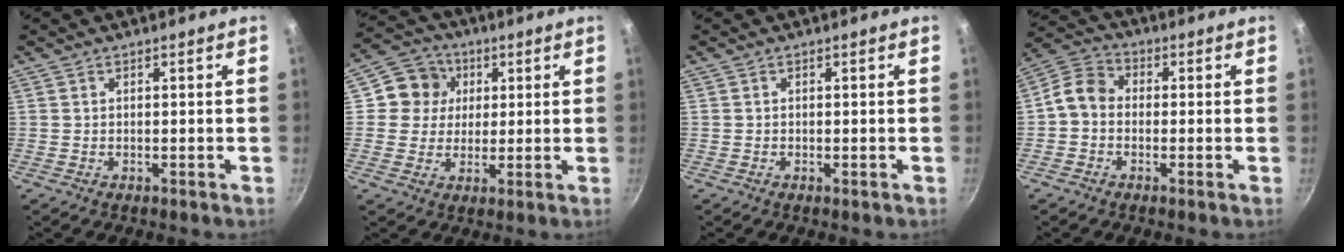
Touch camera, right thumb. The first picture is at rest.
{"total": 8.7, "force": [1.9, 8.2, 2.3], "torque": [0.000, 0.004, 0.024]}
{"total": 0.0}
{"total": 6.7, "force": [-0.6, 5.4, 4.0], "torque": [-0.065, 0.023, -0.029]}